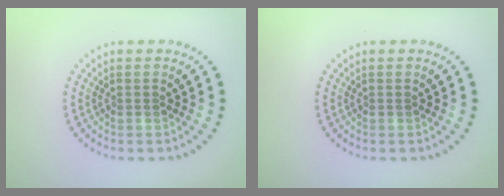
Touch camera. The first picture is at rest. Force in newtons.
{"total": 0.0}